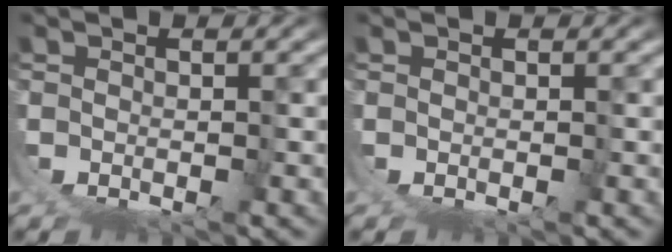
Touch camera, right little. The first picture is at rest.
{"total": 0.0}